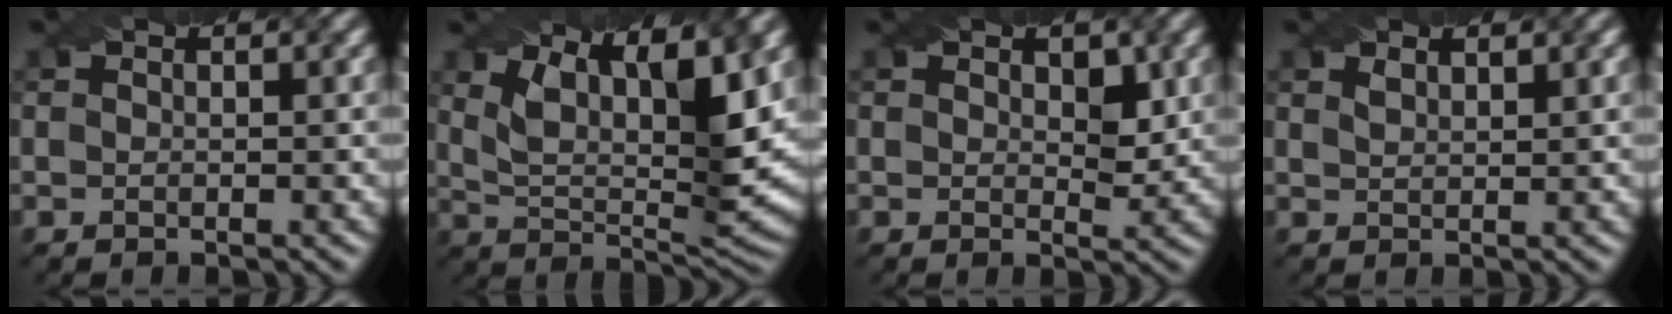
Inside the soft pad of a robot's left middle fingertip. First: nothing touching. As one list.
[{"total": 8.9, "force": [4.4, 3.0, 7.2], "torque": [-0.136, -0.005, 0.080]}, {"total": 2.4, "force": [0.8, 1.5, 1.7], "torque": [-0.025, -0.009, 0.017]}, {"total": 1.1, "force": [0.9, 0.3, 0.4], "torque": [-0.011, -0.002, 0.021]}]